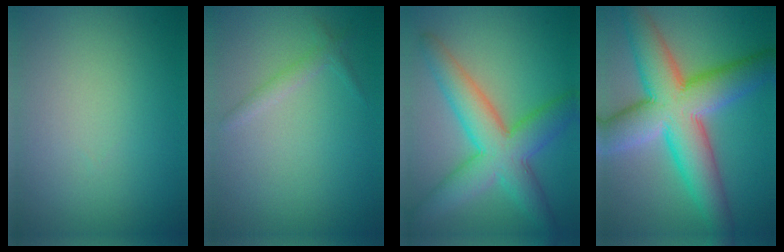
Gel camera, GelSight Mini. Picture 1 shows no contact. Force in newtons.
{"total": 1.1, "press": 1.1, "slide": 0.0}
{"total": 7.4, "press": 7.3, "slide": 0.4}
{"total": 11.4, "press": 11.4, "slide": 0.4}